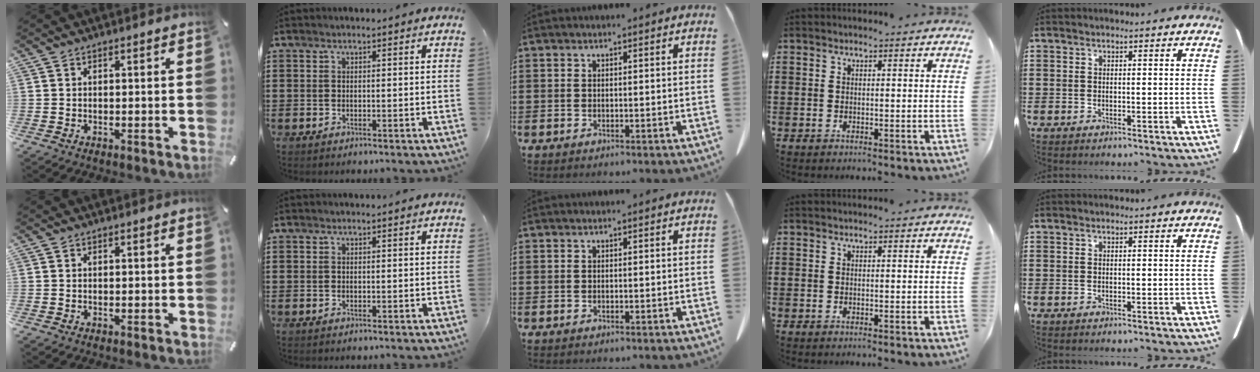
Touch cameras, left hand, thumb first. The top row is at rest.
{}